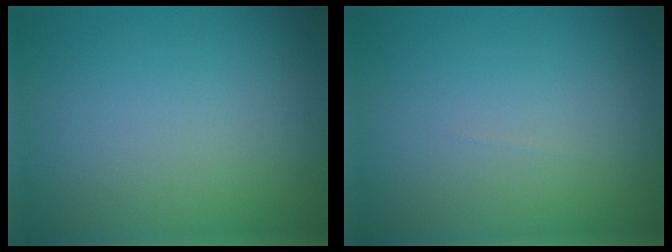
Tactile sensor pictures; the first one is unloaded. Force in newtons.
{"total": 0.0}